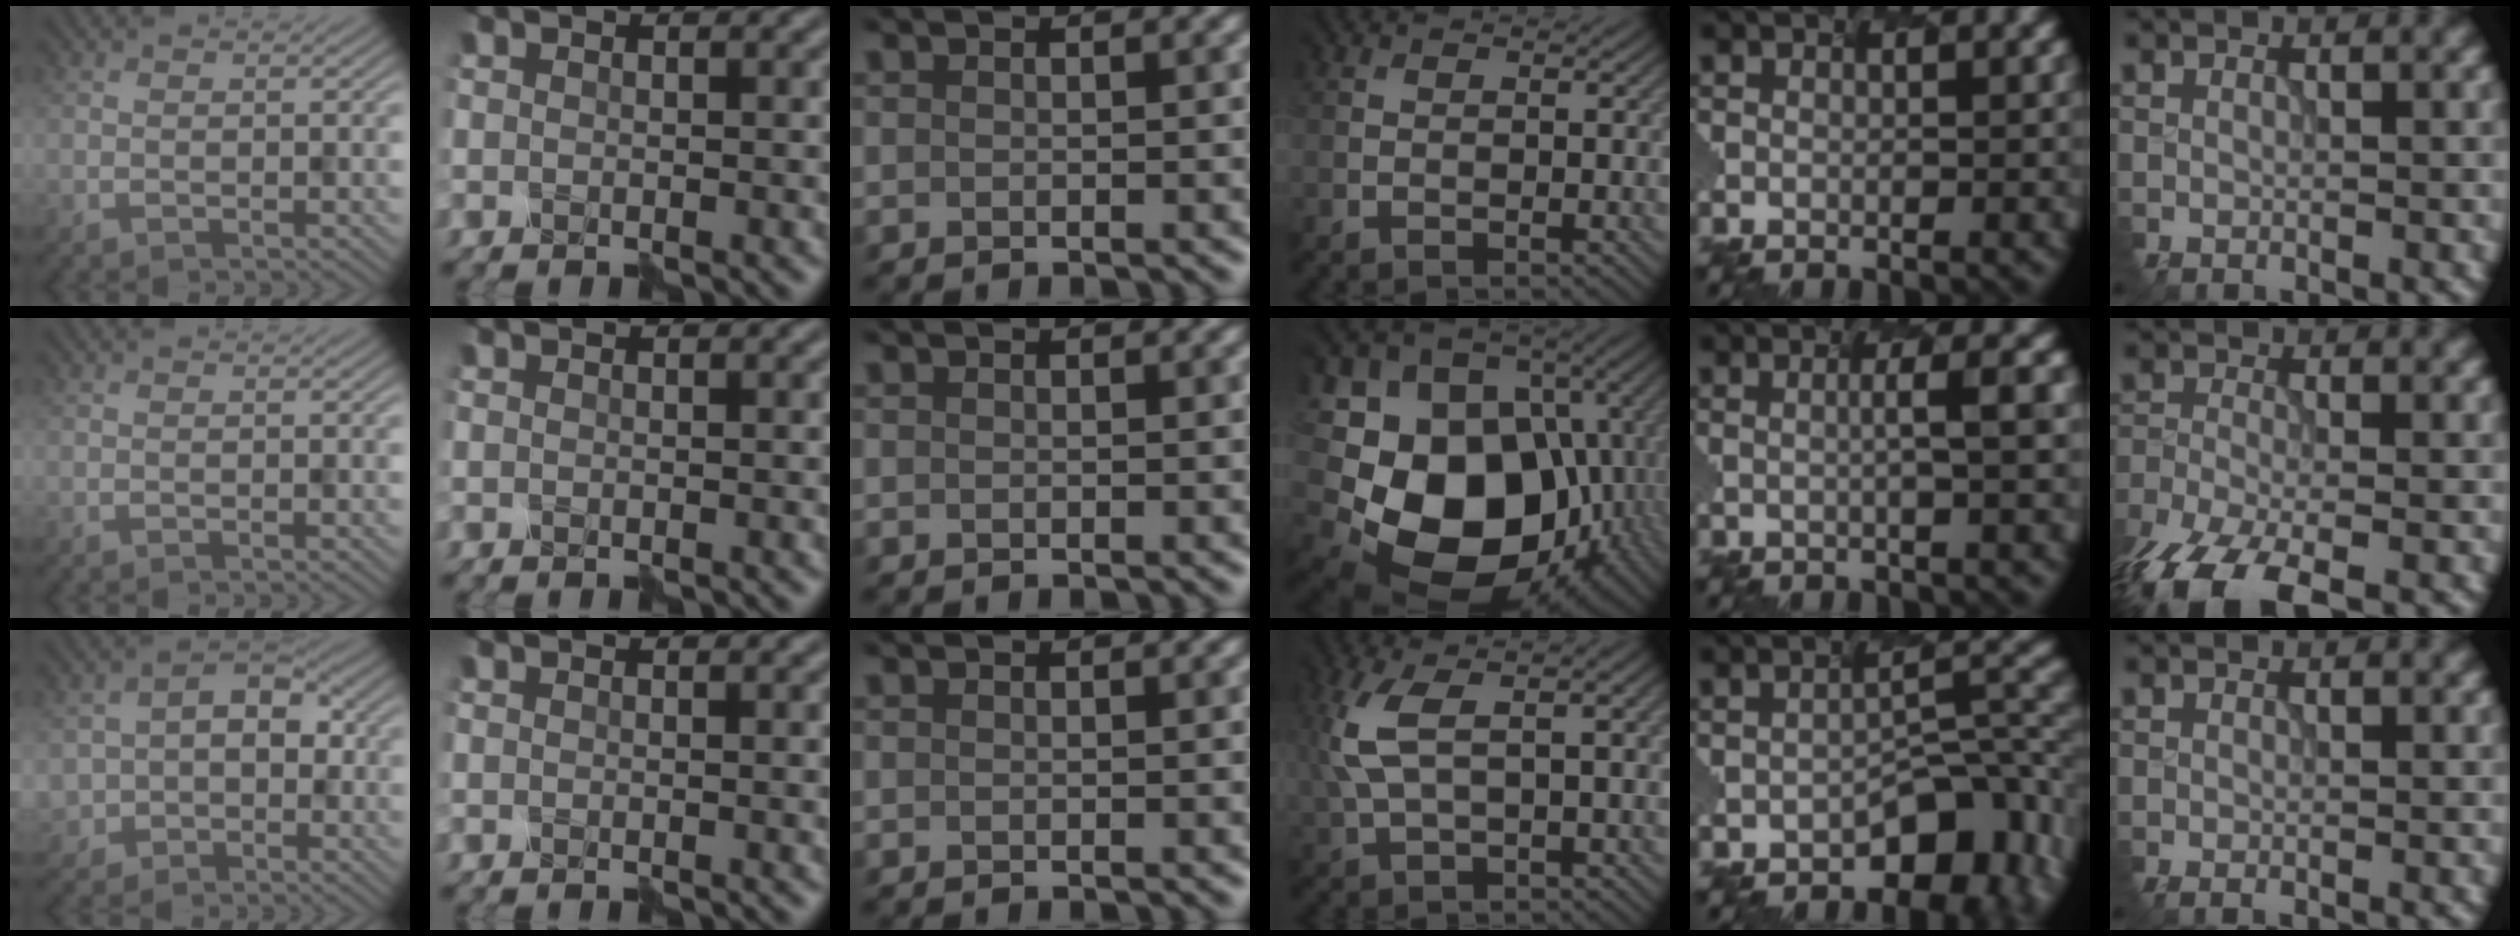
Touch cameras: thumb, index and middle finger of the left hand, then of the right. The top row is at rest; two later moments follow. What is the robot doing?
{"motion": "disassemble", "object": "velcro strap"}